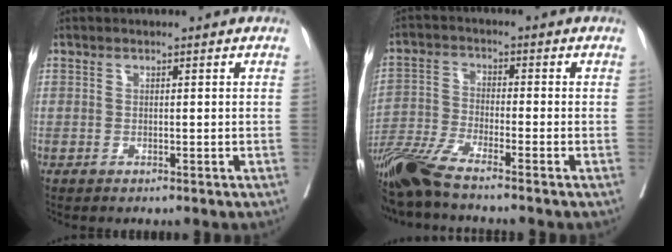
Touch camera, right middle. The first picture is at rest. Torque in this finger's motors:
{"motor_torque": [1.10, -1.04, 0.40, 0.21]}